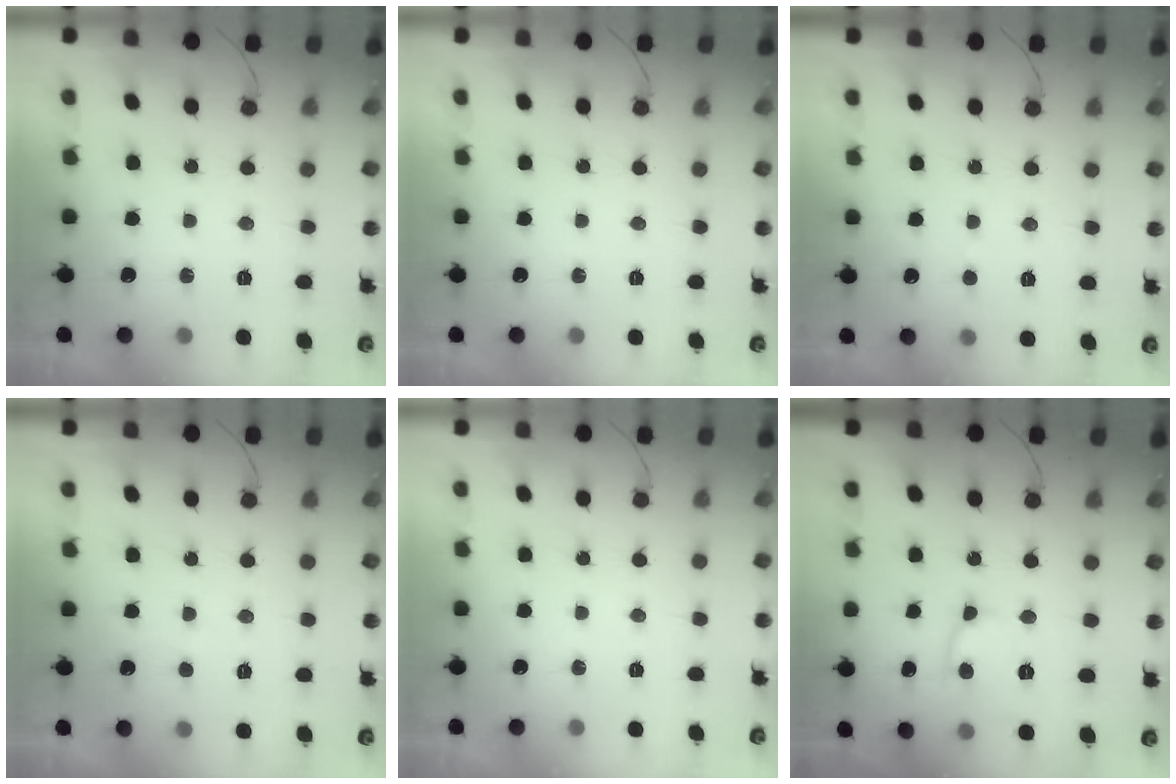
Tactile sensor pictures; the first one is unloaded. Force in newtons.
{"total": 0.0}
{"total": 2.0, "press": 2.0, "slide": 0.1}
{"total": 2.1, "press": 2.1, "slide": 0.2}
{"total": 0.0}
{"total": 9.3, "press": 9.2, "slide": 1.2}